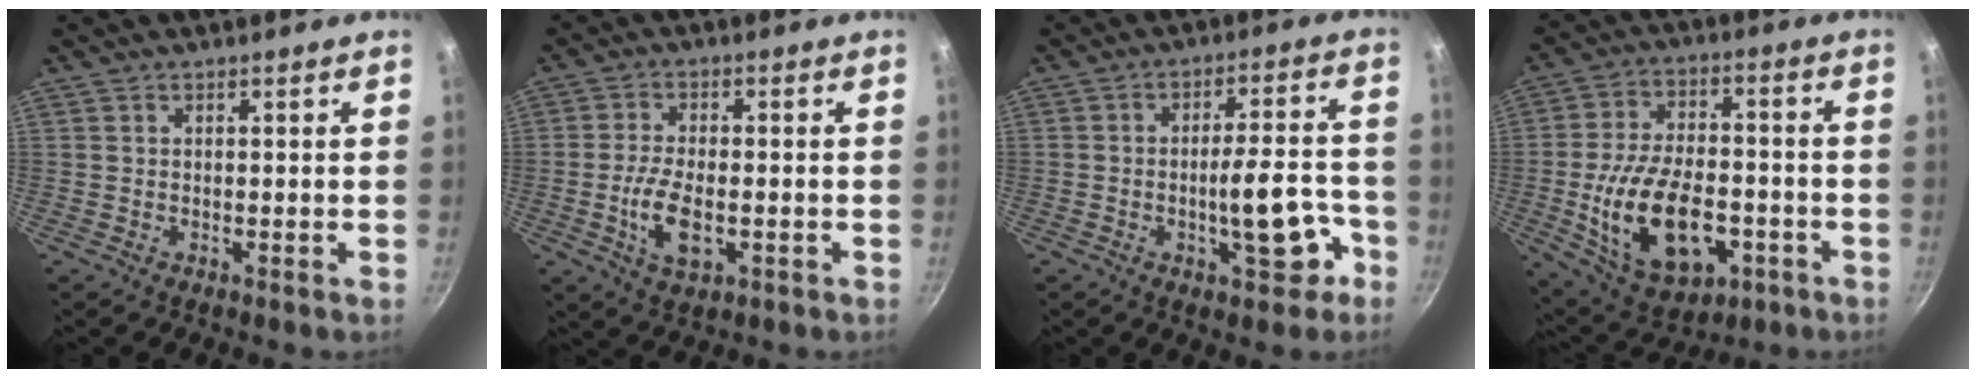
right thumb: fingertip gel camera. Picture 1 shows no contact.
{"total": 8.0, "force": [-2.0, 3.9, 6.7], "torque": [-0.132, 0.004, -0.036]}
{"total": 11.2, "force": [-4.5, 4.2, 9.3], "torque": [-0.102, 0.041, -0.058]}
{"total": 20.1, "force": [-5.3, 11.7, 15.4], "torque": [-0.263, 0.022, -0.075]}